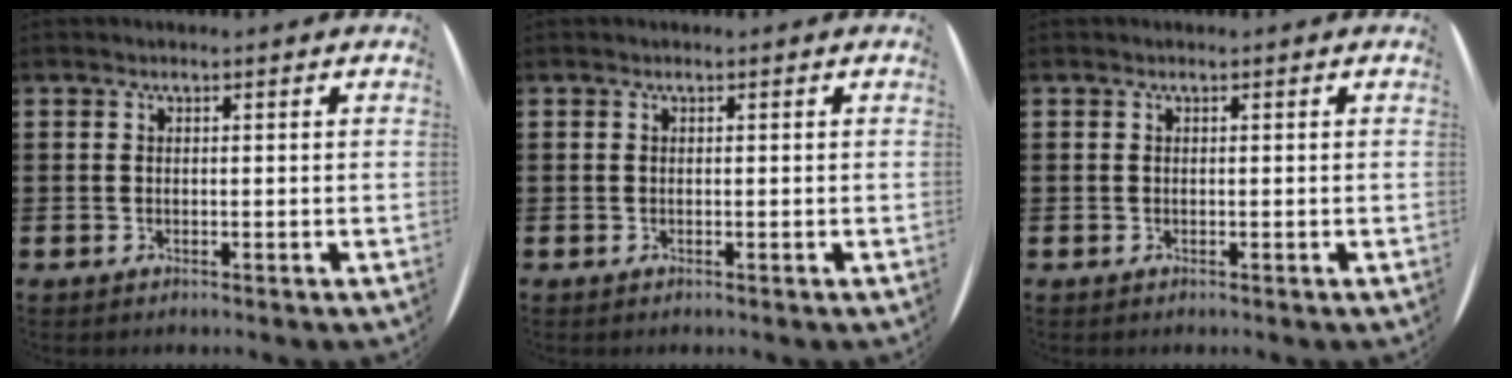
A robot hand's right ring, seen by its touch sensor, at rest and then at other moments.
{"total": 0.0}
{"total": 0.0}